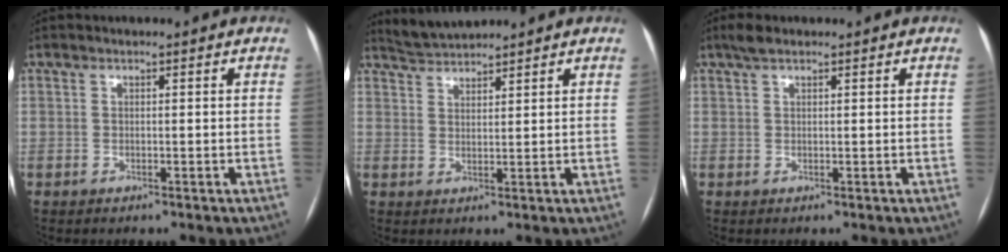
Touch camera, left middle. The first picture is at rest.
{"total": 3.8, "force": [3.8, -0.2, 0.1], "torque": [-0.014, 0.015, 0.077]}
{"total": 2.0, "force": [1.5, 0.7, 1.1], "torque": [-0.027, 0.014, 0.031]}